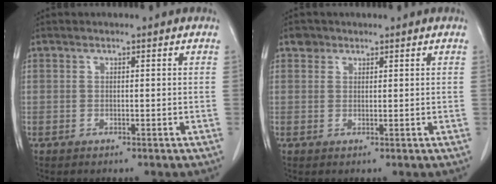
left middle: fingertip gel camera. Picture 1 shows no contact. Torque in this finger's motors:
{"motor_torque": [0.06, -0.04, -0.05, 0.00]}